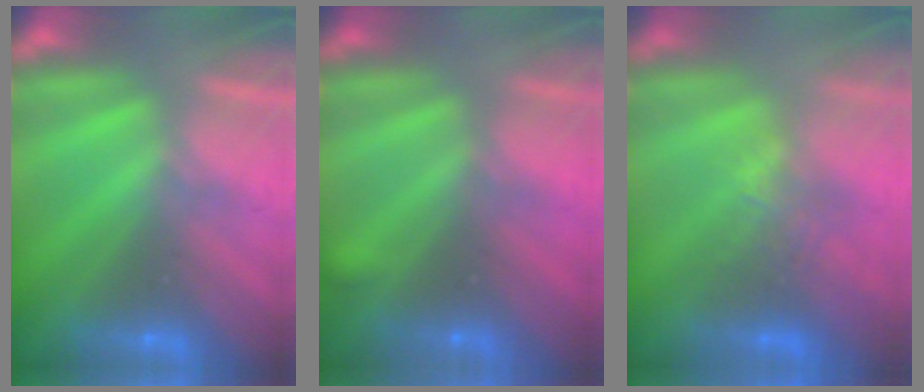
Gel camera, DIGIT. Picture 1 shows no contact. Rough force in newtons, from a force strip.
{"total": 2.6}
{"total": 2.7}